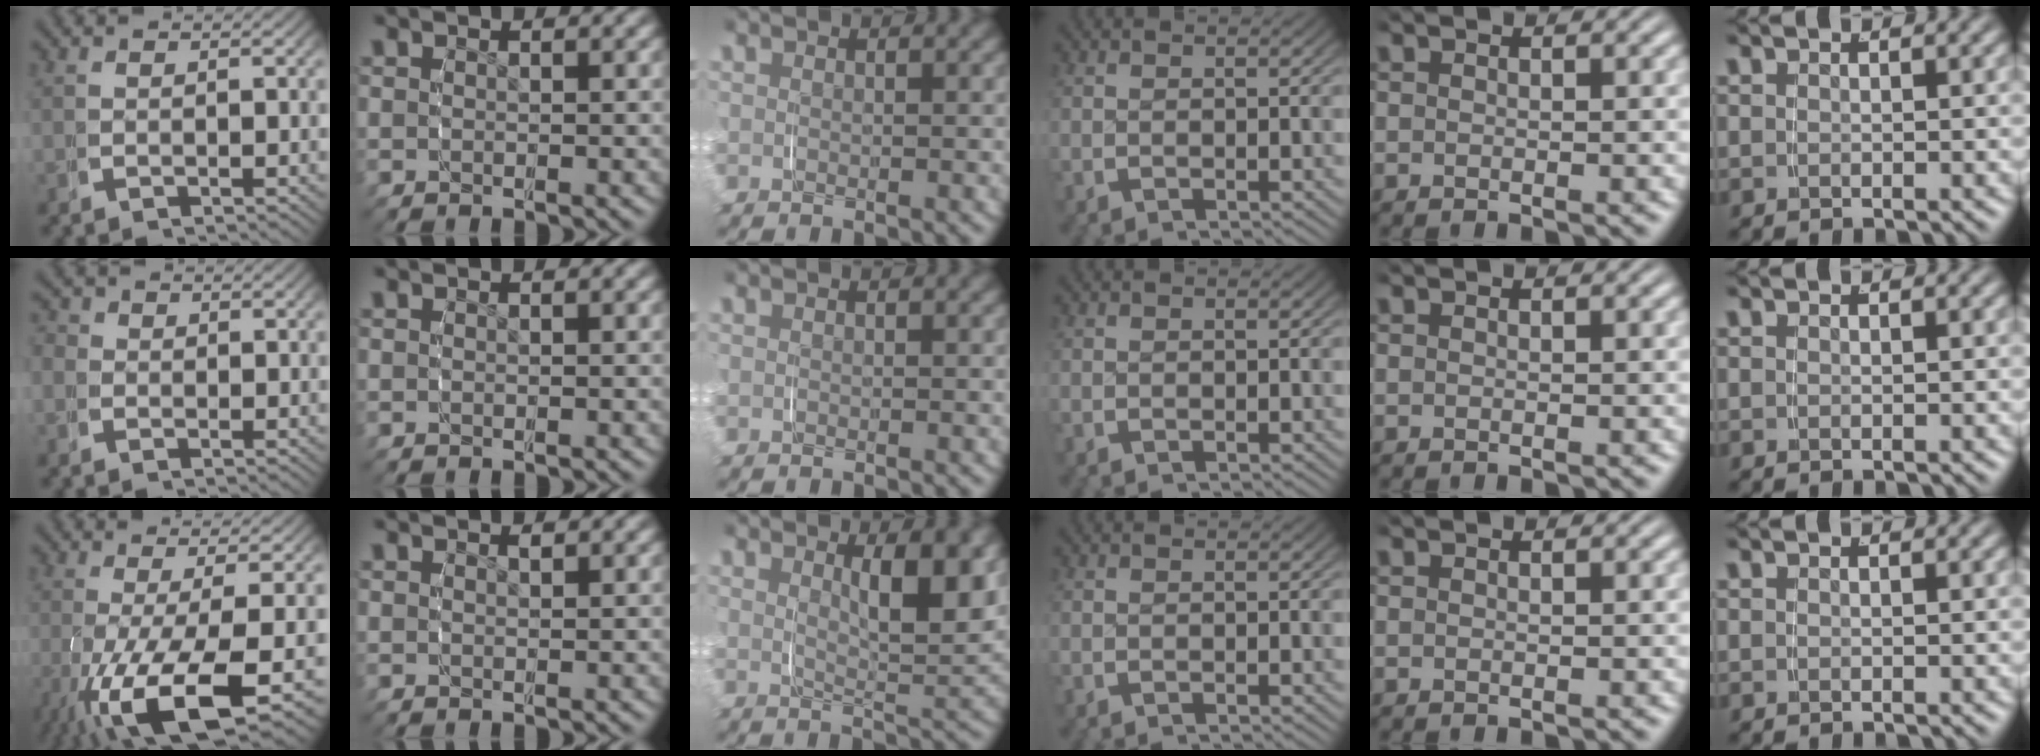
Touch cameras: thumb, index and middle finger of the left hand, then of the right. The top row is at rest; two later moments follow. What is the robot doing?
{"motion": "grasp_and_lifting", "object": "phone"}